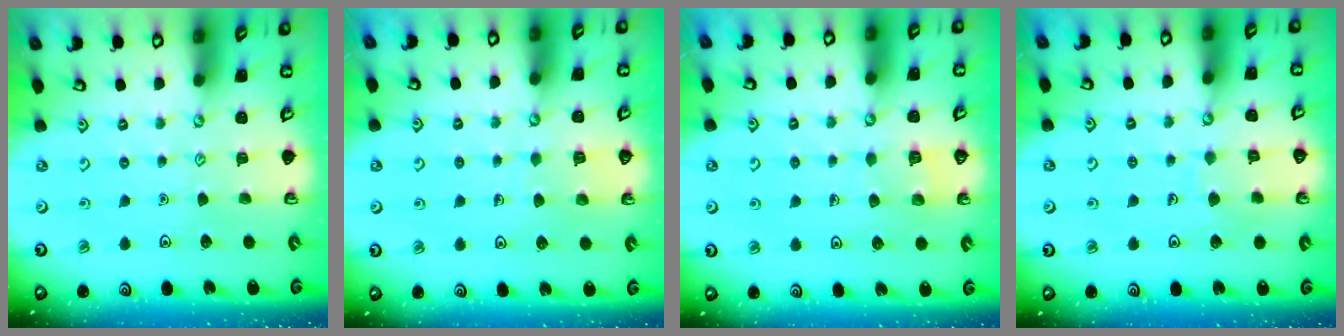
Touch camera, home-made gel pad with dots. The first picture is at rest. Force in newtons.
{"total": 4.2, "press": 4.2, "slide": 0.2}
{"total": 4.7, "press": 4.7, "slide": 0.4}
{"total": 5.8, "press": 5.8, "slide": 0.4}